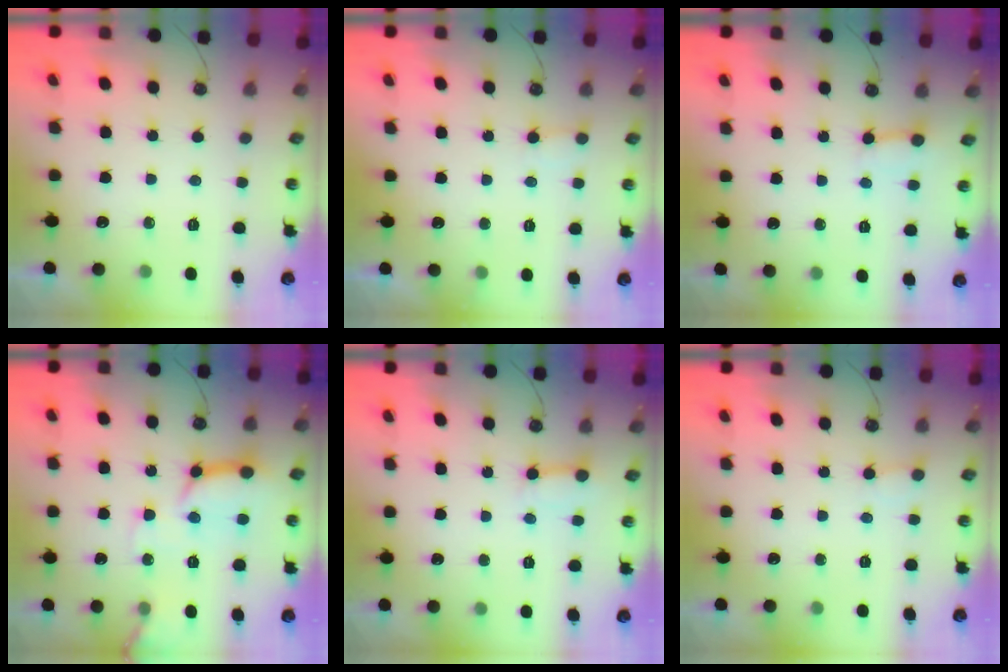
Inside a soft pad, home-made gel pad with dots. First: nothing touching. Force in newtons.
{"total": 5.2, "press": 5.2, "slide": 0.6}
{"total": 2.9, "press": 2.9, "slide": 0.4}
{"total": 13.6, "press": 13.5, "slide": 1.8}
{"total": 5.4, "press": 5.4, "slide": 0.7}
{"total": 5.2, "press": 5.2, "slide": 0.7}